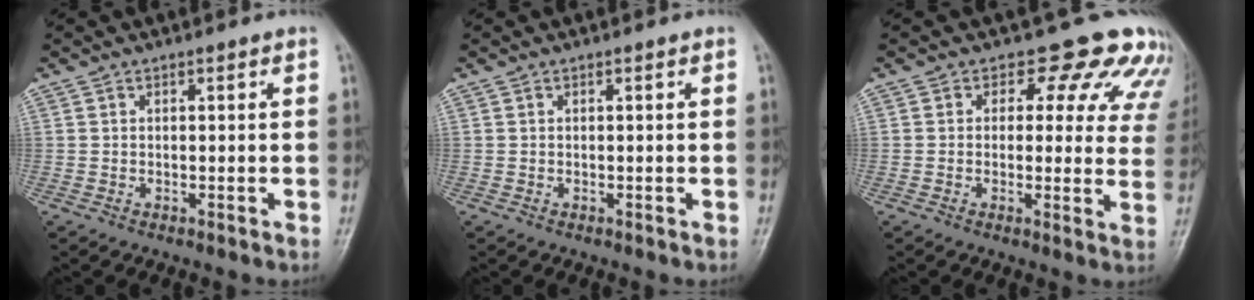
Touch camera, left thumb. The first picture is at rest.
{"total": 0.0}
{"total": 12.2, "force": [9.2, 6.6, 4.5], "torque": [0.008, -0.038, 0.076]}